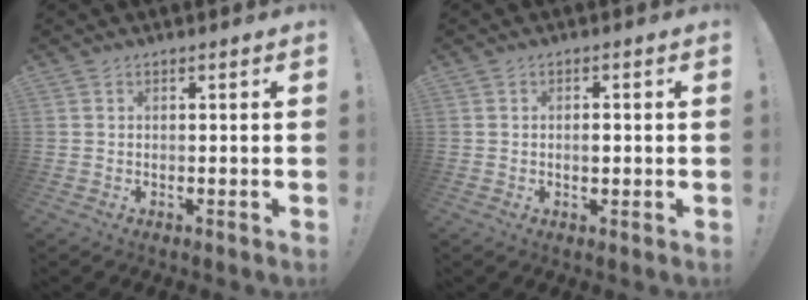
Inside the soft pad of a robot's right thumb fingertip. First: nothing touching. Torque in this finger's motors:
{"motor_torque": [-0.17, 0.04, -0.43, 0.10, -0.04]}